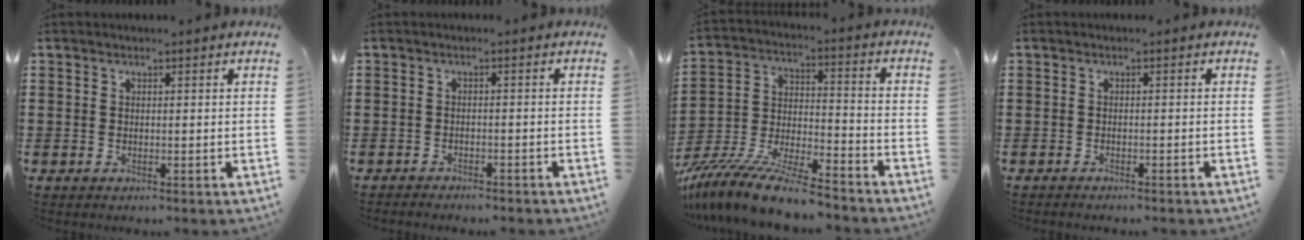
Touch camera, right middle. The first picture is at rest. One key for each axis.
{"total": 1.4, "fx": -1.4, "fy": 0.2, "fz": 0.0, "tx": -0.003, "ty": 0.003, "tz": -0.030}
{"total": 11.0, "fx": -10.1, "fy": 0.3, "fz": 4.3, "tx": -0.078, "ty": 0.015, "tz": -0.201}
{"total": 0.7, "fx": -0.7, "fy": 0.0, "fz": 0.0, "tx": -0.002, "ty": -0.002, "tz": -0.015}